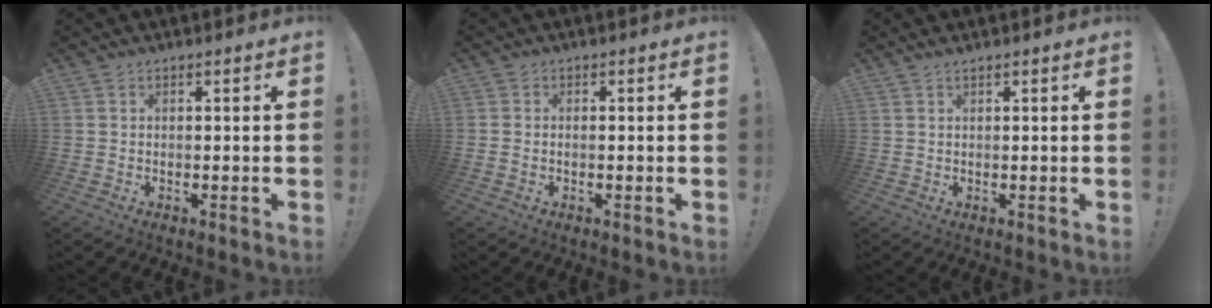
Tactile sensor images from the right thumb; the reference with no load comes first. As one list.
[{"total": 0.7, "force": [0.0, 0.6, 0.5], "torque": [-0.002, -0.001, -0.003]}, {"total": 1.1, "force": [1.0, -0.1, 0.4], "torque": [-0.008, 0.001, 0.019]}]